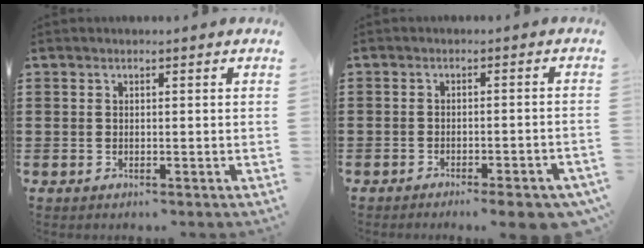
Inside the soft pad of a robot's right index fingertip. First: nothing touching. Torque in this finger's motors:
{"motor_torque": [1.33, -0.81, -0.45, -0.16]}